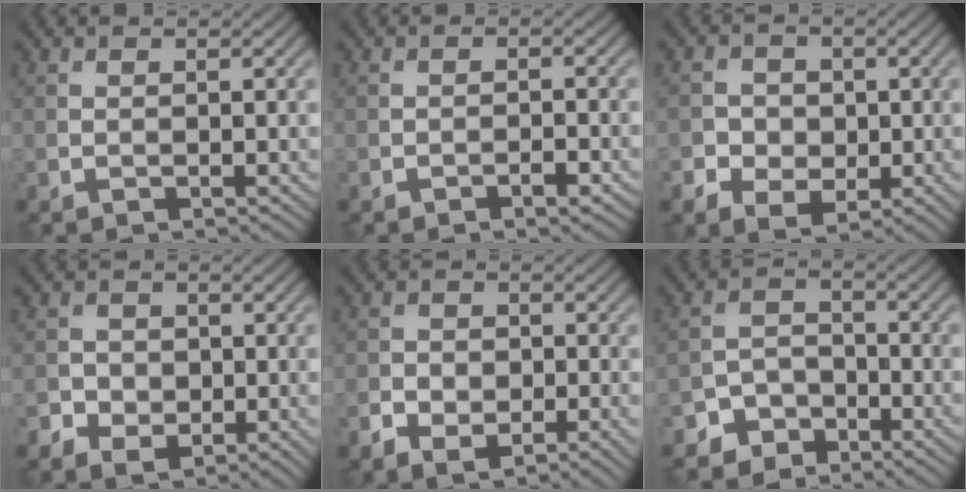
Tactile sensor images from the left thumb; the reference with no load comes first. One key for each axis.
{"total": 1.7, "fx": -1.1, "fy": 0.4, "fz": 1.2, "tx": -0.018, "ty": 0.003, "tz": -0.018}
{"total": 4.2, "fx": -0.9, "fy": 3.5, "fz": 2.2, "tx": -0.038, "ty": -0.011, "tz": -0.015}
{"total": 4.3, "fx": -1.5, "fy": 3.4, "fz": 2.3, "tx": -0.036, "ty": -0.011, "tz": -0.025}
{"total": 6.6, "fx": -3.0, "fy": 4.0, "fz": 4.3, "tx": -0.066, "ty": -0.012, "tz": -0.044}
{"total": 4.4, "fx": -3.5, "fy": 2.5, "fz": 1.0, "tx": -0.017, "ty": 0.004, "tz": -0.075}